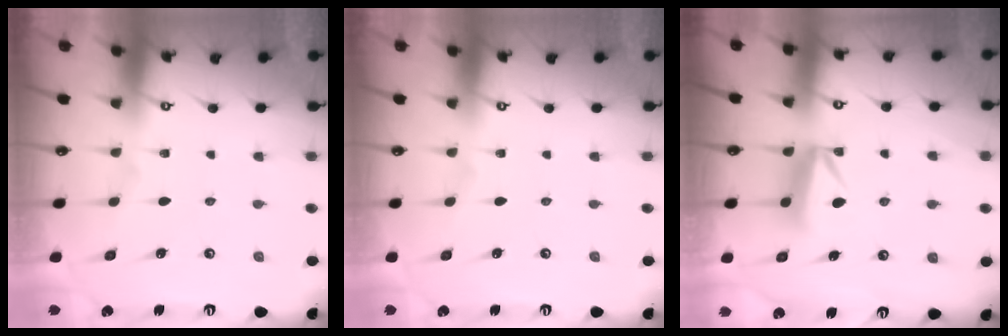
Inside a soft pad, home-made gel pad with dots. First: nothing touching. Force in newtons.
{"total": 0.0}
{"total": 7.6, "press": 7.5, "slide": 0.9}